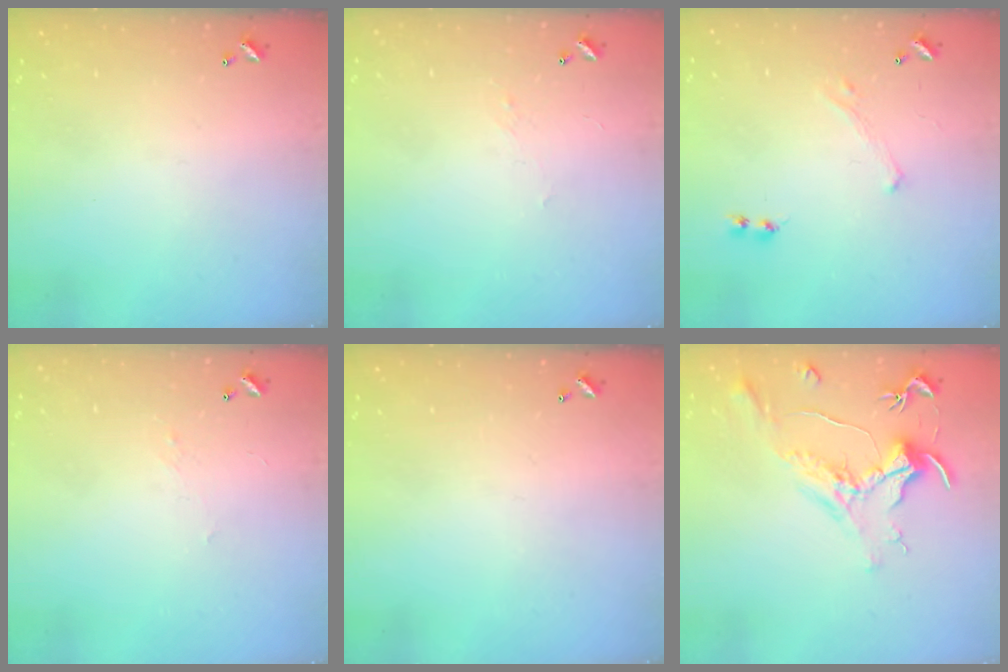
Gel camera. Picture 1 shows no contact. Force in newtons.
{"total": 2.2, "press": 2.0, "slide": 0.8}
{"total": 0.0}
{"total": 2.2, "press": 2.0, "slide": 0.8}
{"total": 0.0}
{"total": 1.5, "press": 1.3, "slide": 0.8}